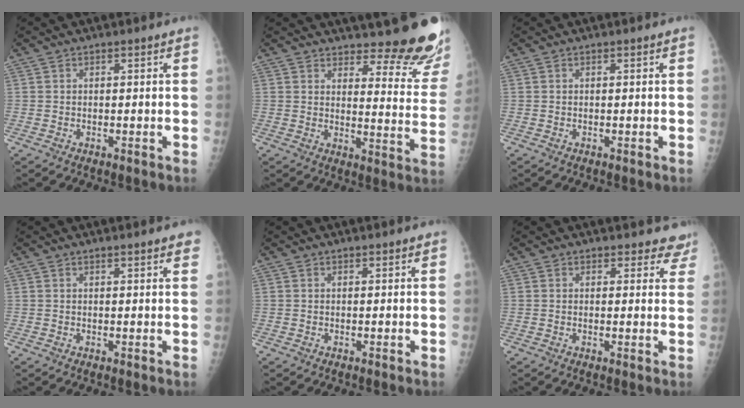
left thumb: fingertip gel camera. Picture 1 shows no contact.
{"total": 15.3, "force": [13.5, 3.8, 6.1], "torque": [-0.032, -0.130, 0.151]}
{"total": 0.0}
{"total": 3.3, "force": [2.7, 0.5, 1.8], "torque": [-0.012, -0.003, 0.028]}
{"total": 0.6, "force": [0.5, 0.2, 0.1], "torque": [-0.001, -0.004, 0.007]}
{"total": 5.9, "force": [5.2, 2.6, 0.0], "torque": [0.053, -0.023, 0.033]}